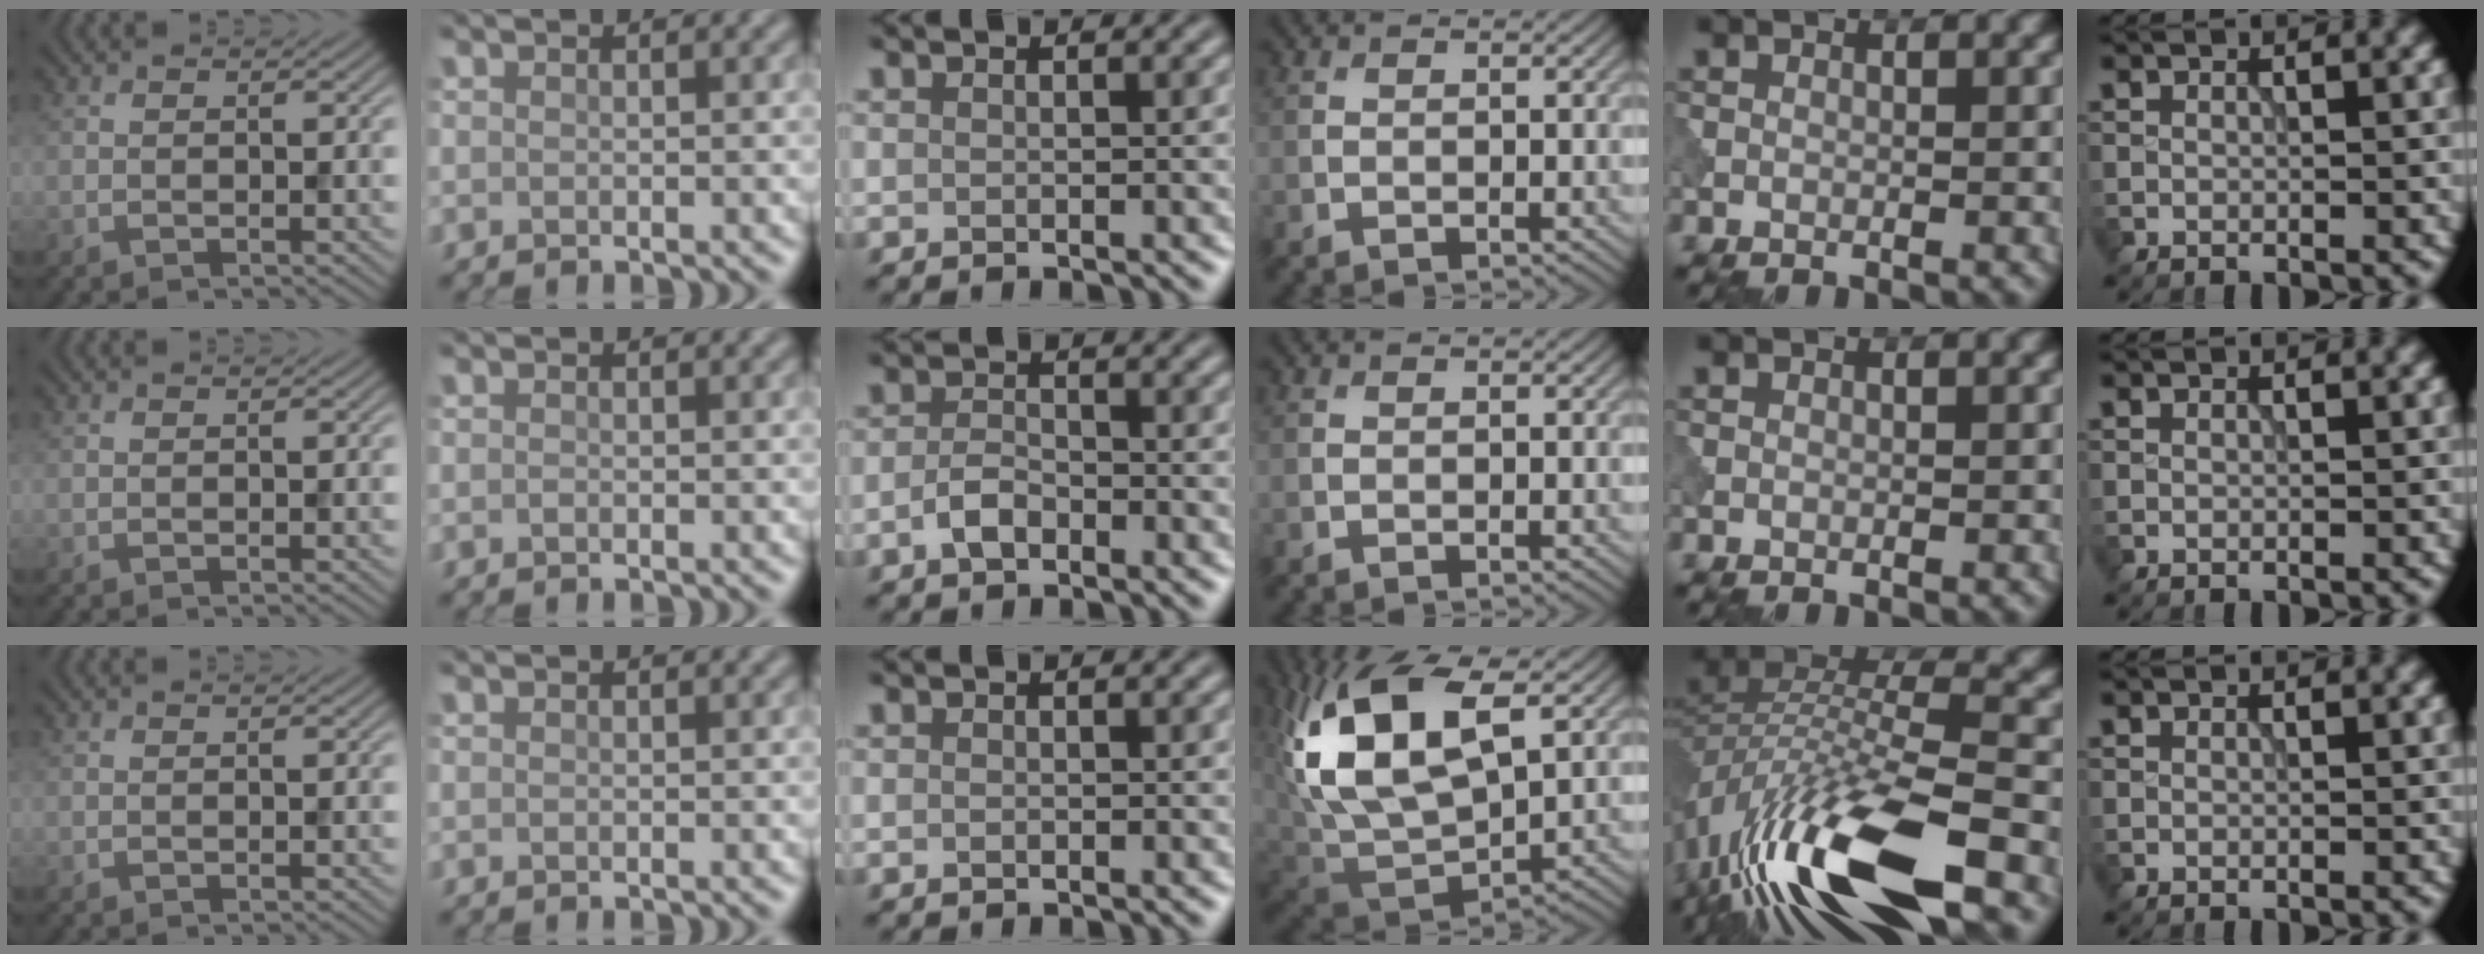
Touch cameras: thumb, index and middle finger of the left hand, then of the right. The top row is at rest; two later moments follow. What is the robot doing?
{"motion": "extract", "object": "peg toy"}